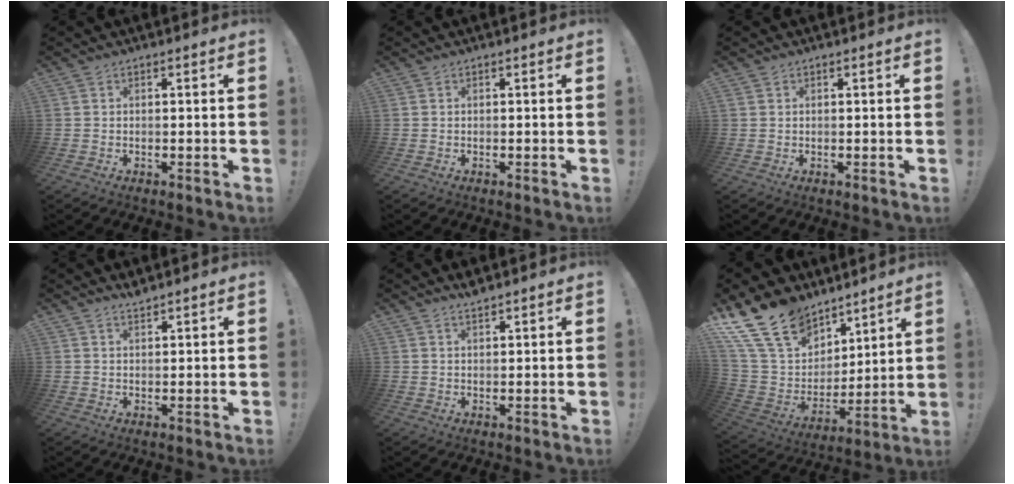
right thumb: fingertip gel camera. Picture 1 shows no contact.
{"total": 0.0}
{"total": 0.8, "force": [0.4, 0.5, 0.3], "torque": [-0.006, 0.001, 0.008]}
{"total": 2.0, "force": [1.9, 0.2, 0.5], "torque": [-0.003, -0.014, 0.033]}
{"total": 2.3, "force": [2.1, 0.3, 0.8], "torque": [-0.019, -0.012, 0.039]}
{"total": 19.0, "force": [13.2, 11.7, 7.0], "torque": [-0.143, -0.081, 0.270]}